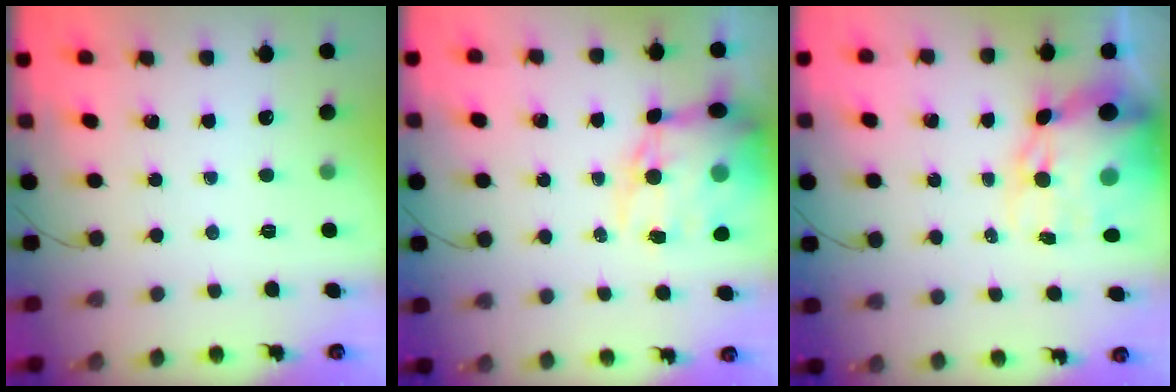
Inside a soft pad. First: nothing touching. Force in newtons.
{"total": 16.9, "press": 16.4, "slide": 3.9}
{"total": 15.9, "press": 15.5, "slide": 3.9}